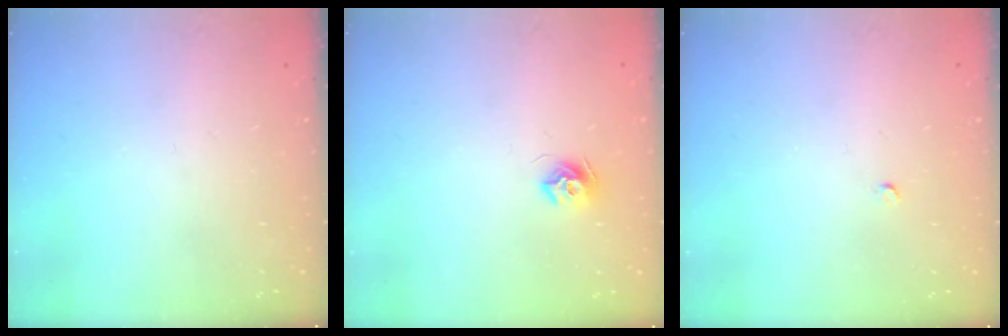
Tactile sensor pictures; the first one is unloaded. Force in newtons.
{"total": 7.6, "press": 7.6, "slide": 0.2}
{"total": 2.0, "press": 2.0, "slide": 0.3}